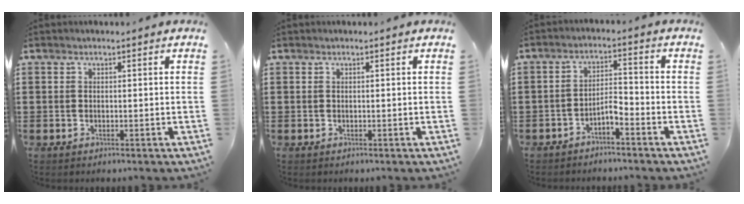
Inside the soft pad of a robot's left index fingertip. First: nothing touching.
{"total": 0.0}
{"total": 3.2, "force": [-2.5, 0.6, 1.9], "torque": [-0.038, 0.010, -0.051]}